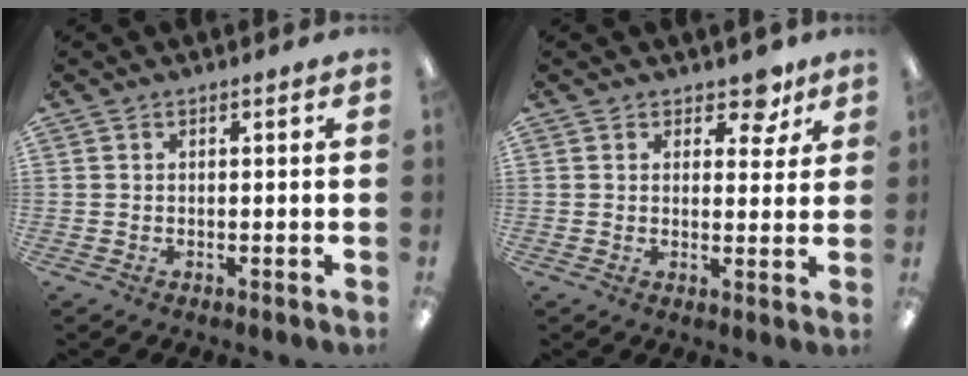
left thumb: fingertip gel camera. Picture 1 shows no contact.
{"total": 6.2, "force": [4.3, 3.5, 2.8], "torque": [-0.026, -0.020, 0.072]}